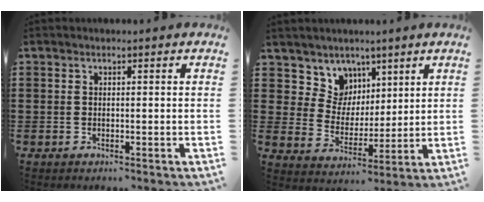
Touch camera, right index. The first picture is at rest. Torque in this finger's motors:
{"motor_torque": [0.64, 0.55, 0.05, 0.00]}